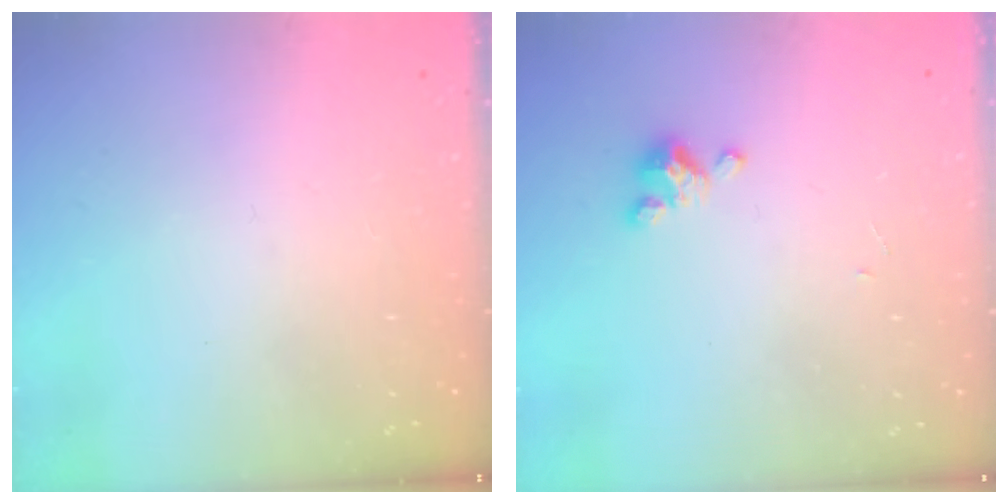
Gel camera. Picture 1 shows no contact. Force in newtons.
{"total": 2.3, "press": 2.2, "slide": 0.4}